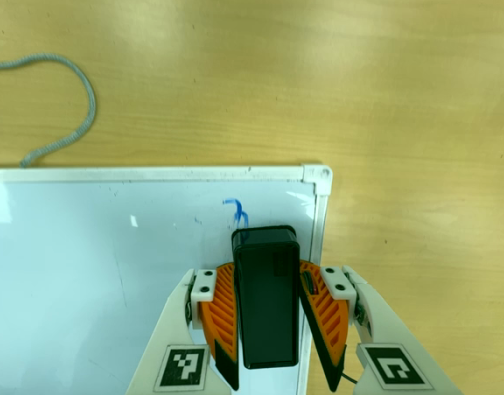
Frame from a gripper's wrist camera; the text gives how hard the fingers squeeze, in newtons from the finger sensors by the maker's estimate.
{"total": 12.0, "left": 13.2, "right": 10.8}